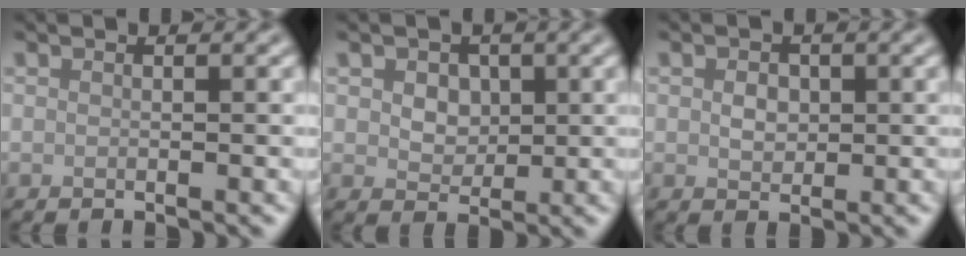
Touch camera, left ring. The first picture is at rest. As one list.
[{"total": 2.6, "force": [0.6, 2.0, 1.5], "torque": [-0.029, -0.002, 0.006]}, {"total": 1.8, "force": [0.2, 1.4, 1.1], "torque": [-0.020, -0.001, 0.003]}]